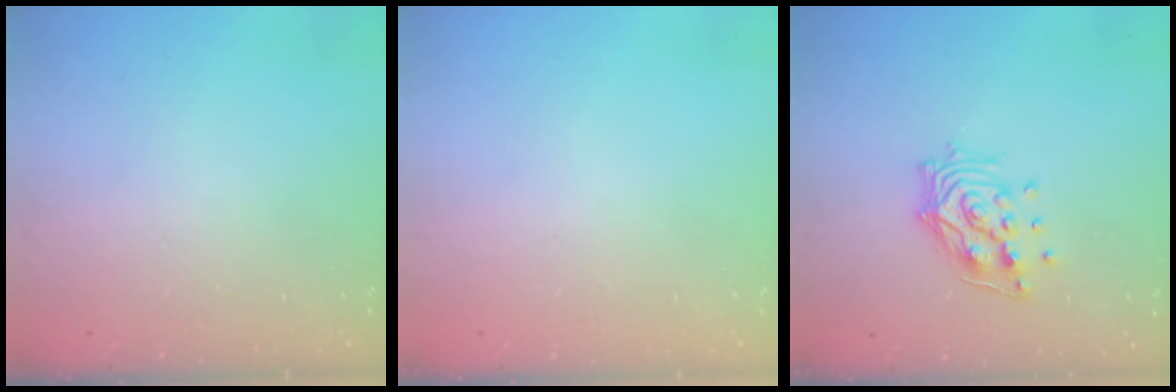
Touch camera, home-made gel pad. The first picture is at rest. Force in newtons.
{"total": 0.0}
{"total": 11.8, "press": 11.7, "slide": 1.4}